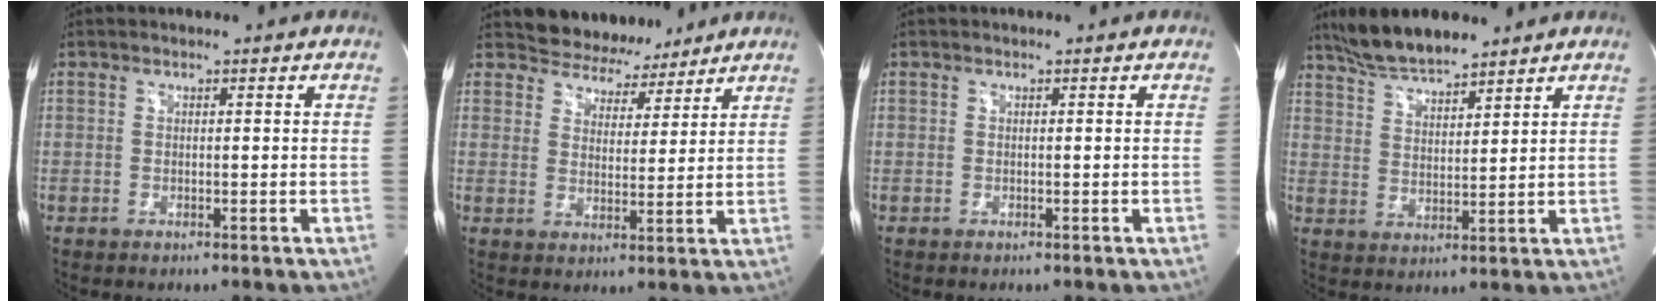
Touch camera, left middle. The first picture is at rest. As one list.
[{"total": 7.3, "force": [6.7, 2.9, 0.5], "torque": [-0.006, 0.002, 0.098]}, {"total": 0.0}, {"total": 8.7, "force": [7.6, 1.5, 4.0], "torque": [-0.082, 0.011, 0.146]}]